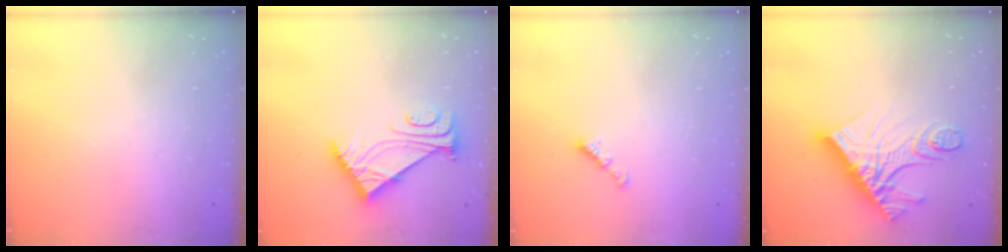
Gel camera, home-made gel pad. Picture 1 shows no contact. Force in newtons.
{"total": 7.8, "press": 7.7, "slide": 1.0}
{"total": 2.3, "press": 2.3, "slide": 0.4}
{"total": 16.3, "press": 16.3, "slide": 1.3}